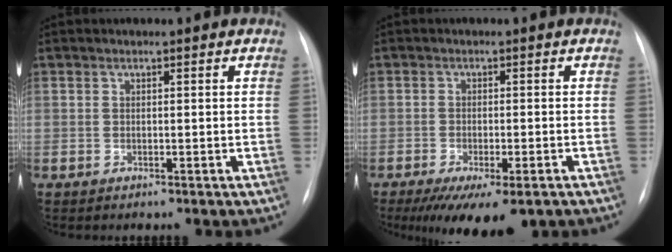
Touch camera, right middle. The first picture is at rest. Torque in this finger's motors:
{"motor_torque": [1.13, -1.00, 0.23, 0.06]}